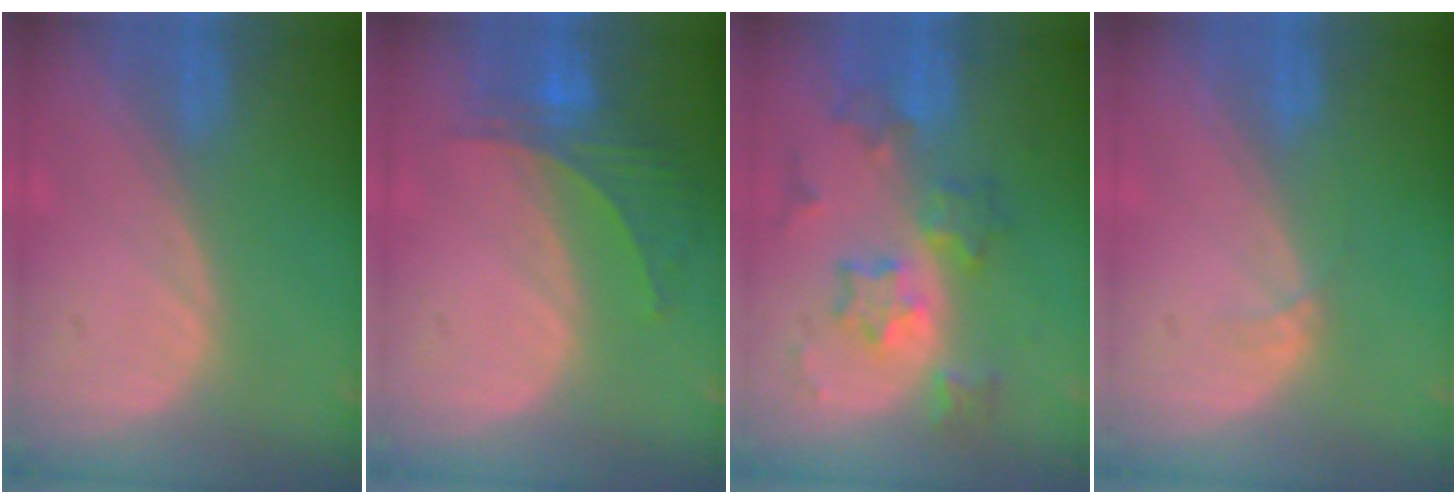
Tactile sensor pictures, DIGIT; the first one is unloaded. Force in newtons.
{"total": 5.9, "press": 5.6, "slide": 2.0}
{"total": 7.6, "press": 7.6, "slide": 0.4}
{"total": 0.9, "press": 0.9, "slide": 0.1}